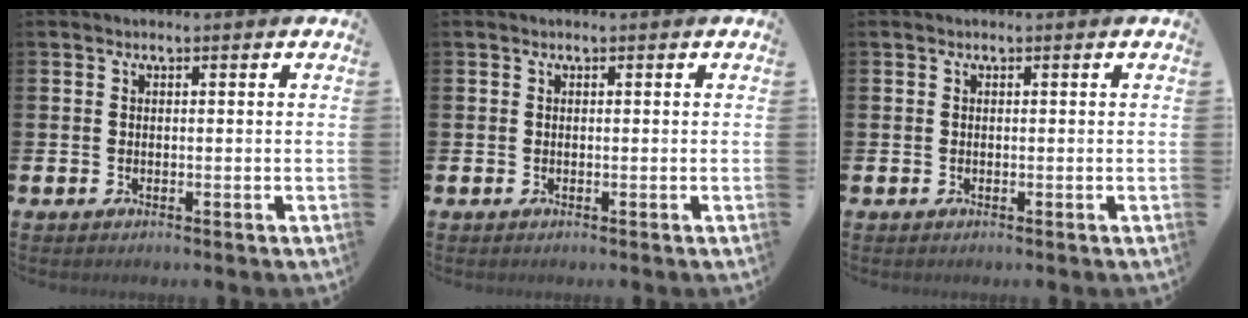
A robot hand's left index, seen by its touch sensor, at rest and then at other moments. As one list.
[{"total": 0.0}, {"total": 0.0}]